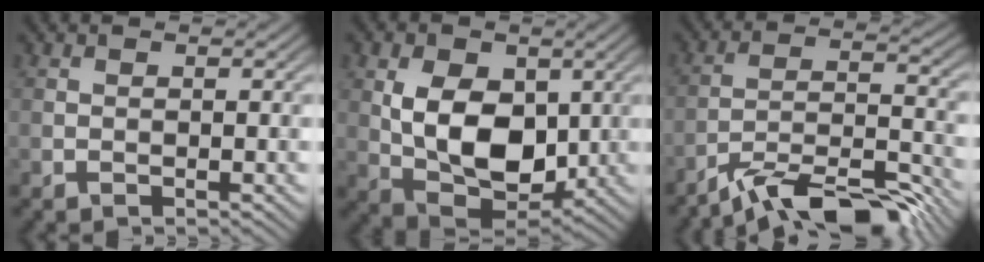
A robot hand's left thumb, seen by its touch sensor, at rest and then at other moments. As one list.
[{"total": 10.4, "force": [0.8, 6.9, 7.8], "torque": [-0.156, -0.011, 0.017]}, {"total": 12.1, "force": [-9.9, 2.3, 6.4], "torque": [-0.104, 0.012, -0.174]}]